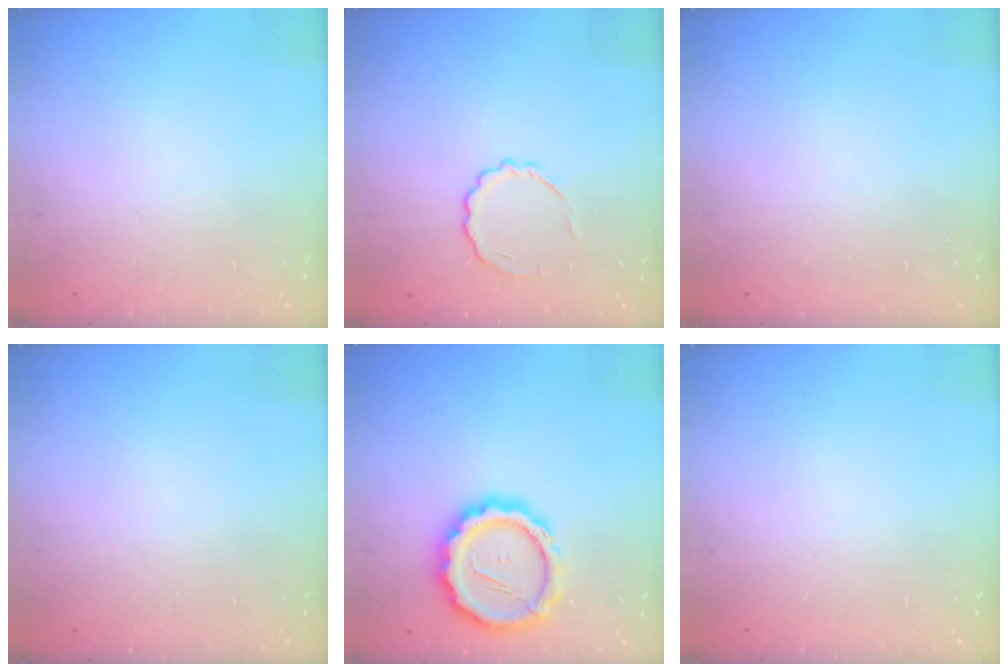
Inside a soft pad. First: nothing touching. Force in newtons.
{"total": 5.4, "press": 5.3, "slide": 1.3}
{"total": 0.0}
{"total": 0.0}
{"total": 16.6, "press": 16.4, "slide": 3.0}
{"total": 0.0}